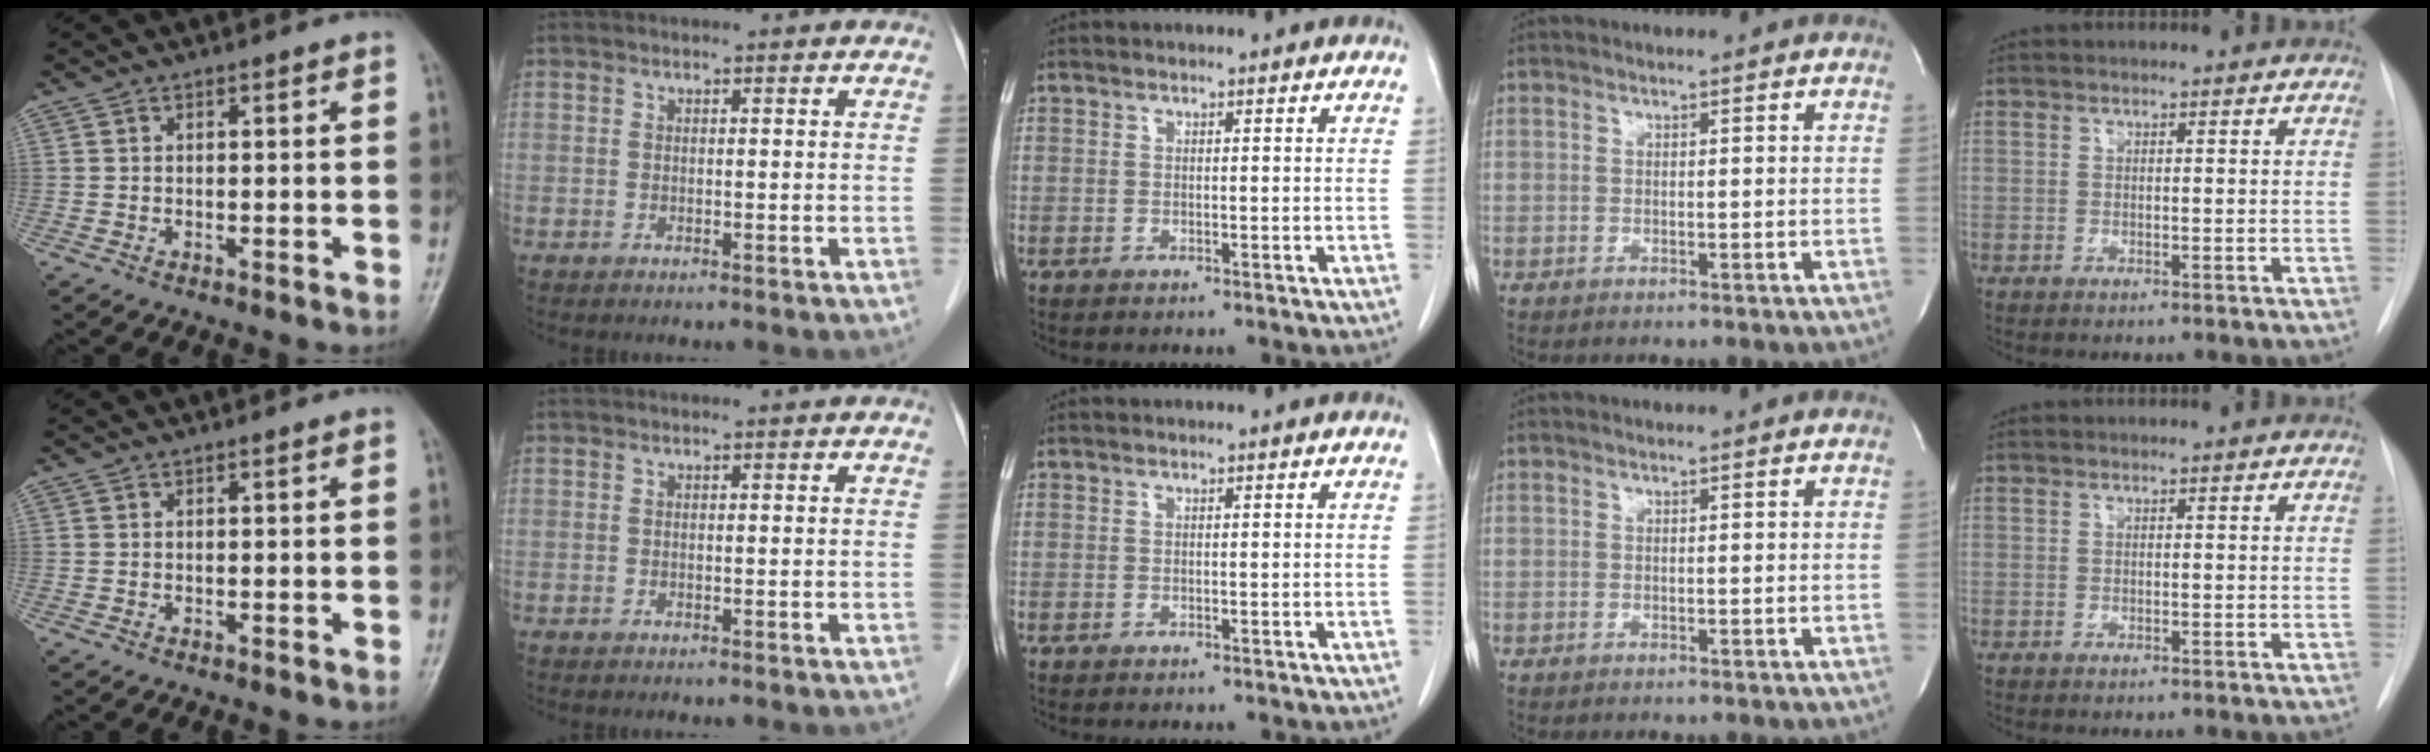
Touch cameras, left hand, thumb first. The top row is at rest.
{}